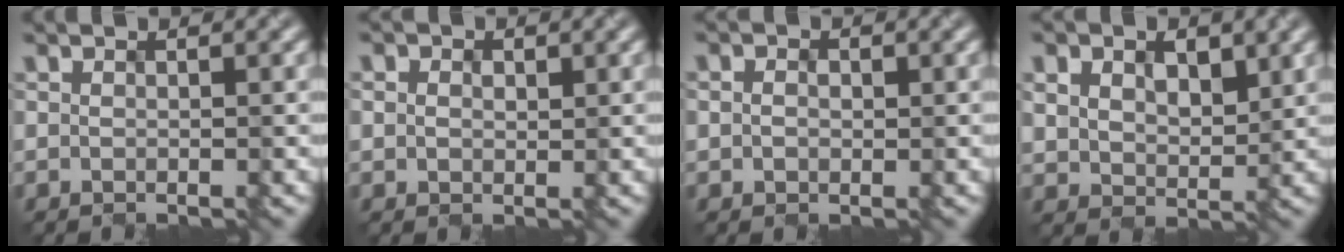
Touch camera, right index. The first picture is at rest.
{"total": 1.5, "force": [0.4, 1.3, 0.6], "torque": [-0.009, 0.006, 0.001]}
{"total": 1.5, "force": [0.0, 1.4, 0.7], "torque": [-0.012, 0.004, -0.003]}
{"total": 4.7, "force": [1.6, 3.4, 2.8], "torque": [-0.058, -0.004, 0.024]}